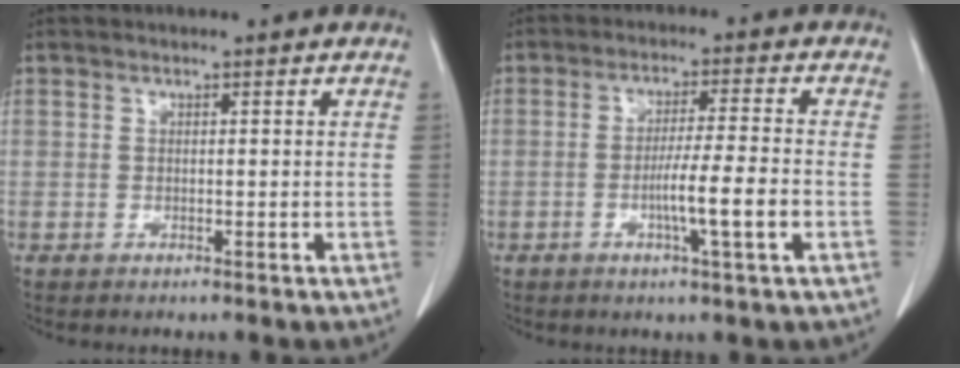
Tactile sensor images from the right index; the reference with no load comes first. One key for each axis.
{"total": 7.4, "fx": -2.1, "fy": -0.6, "fz": 7.1, "tx": -0.117, "ty": -0.008, "tz": -0.038}